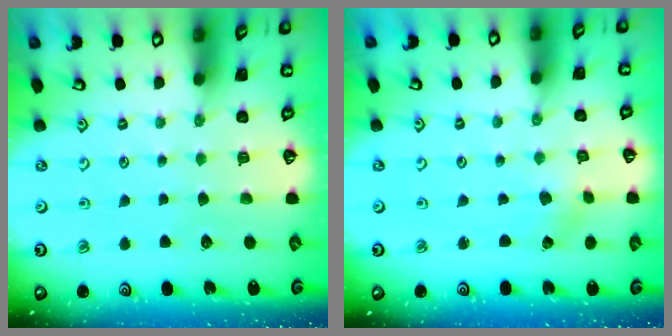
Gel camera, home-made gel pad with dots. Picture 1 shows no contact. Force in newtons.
{"total": 0.6, "press": 0.6, "slide": 0.1}